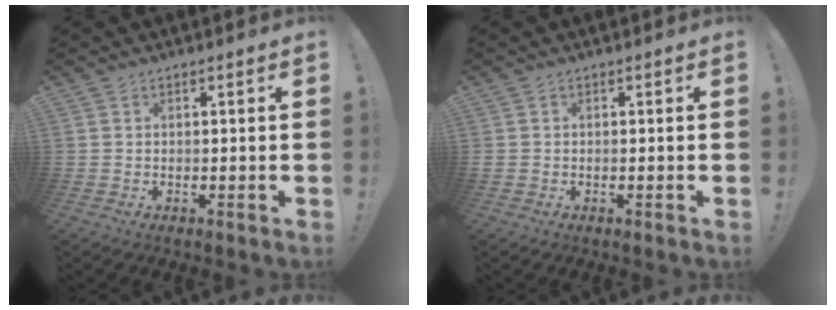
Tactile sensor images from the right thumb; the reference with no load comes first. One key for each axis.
{"total": 0.8, "fx": -0.2, "fy": 0.7, "fz": 0.3, "tx": -0.006, "ty": 0.003, "tz": -0.003}